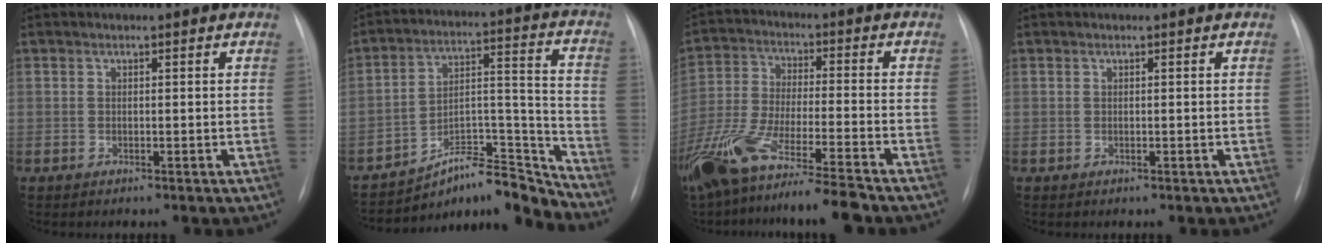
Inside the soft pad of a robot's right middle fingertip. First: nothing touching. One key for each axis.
{"total": 12.6, "fx": -12.1, "fy": 1.4, "fz": 3.4, "tx": -0.028, "ty": 0.069, "tz": -0.198}
{"total": 17.7, "fx": -13.9, "fy": 0.7, "fz": 11.0, "tx": -0.233, "ty": -0.051, "tz": -0.249}
{"total": 0.0}